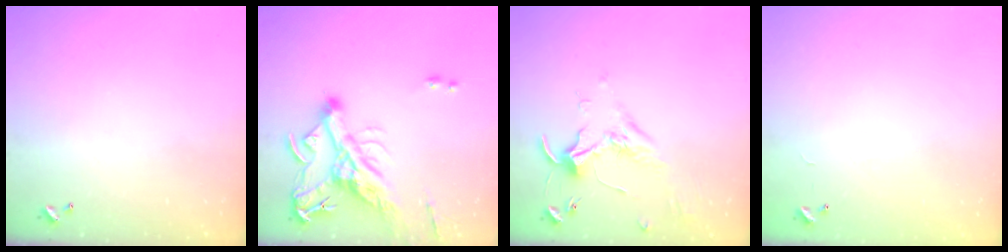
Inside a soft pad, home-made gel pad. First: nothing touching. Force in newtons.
{"total": 11.1, "press": 10.7, "slide": 2.6}
{"total": 1.7, "press": 1.7, "slide": 0.4}
{"total": 6.9, "press": 6.9, "slide": 0.9}